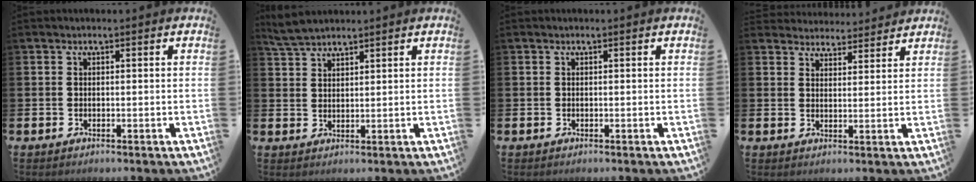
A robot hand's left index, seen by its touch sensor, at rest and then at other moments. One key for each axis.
{"total": 4.0, "fx": 3.8, "fy": 0.7, "fz": 1.0, "tx": -0.026, "ty": -0.009, "tz": 0.069}
{"total": 0.0}
{"total": 3.9, "fx": 3.8, "fy": 0.7, "fz": -0.5, "tx": -0.002, "ty": -0.024, "tz": 0.069}